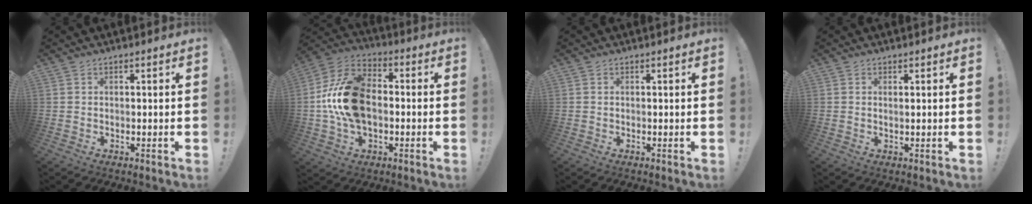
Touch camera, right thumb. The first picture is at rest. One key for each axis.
{"total": 19.5, "fx": -1.2, "fy": 13.0, "fz": 14.5, "tx": -0.259, "ty": 0.031, "tz": -0.011}
{"total": 0.0}
{"total": 1.0, "fx": 0.8, "fy": -0.1, "fz": 0.7, "tx": 0.002, "ty": -0.006, "tz": 0.011}